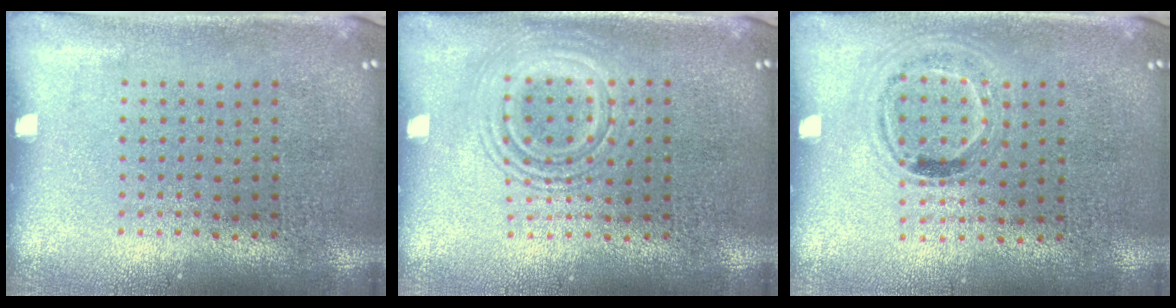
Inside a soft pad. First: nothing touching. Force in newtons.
{"total": 2.3, "press": 2.3, "slide": 0.4}
{"total": 1.0, "press": 0.9, "slide": 0.4}